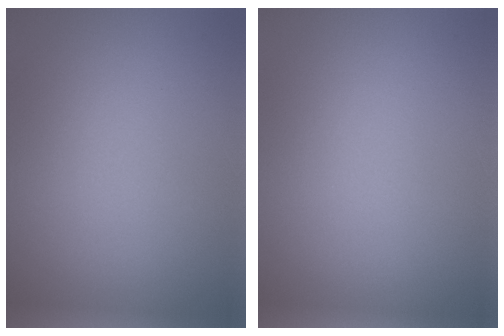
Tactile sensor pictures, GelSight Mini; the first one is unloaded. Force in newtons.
{"total": 0.0}